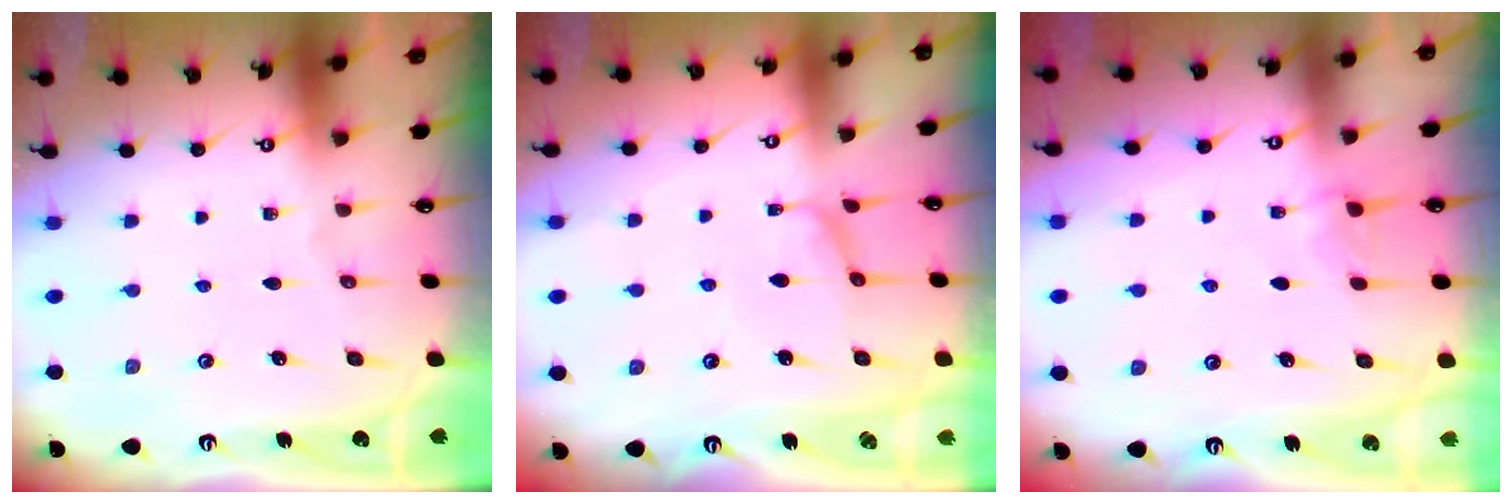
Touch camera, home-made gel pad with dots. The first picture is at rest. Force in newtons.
{"total": 1.5, "press": 1.3, "slide": 0.5}
{"total": 1.8, "press": 1.8, "slide": 0.4}